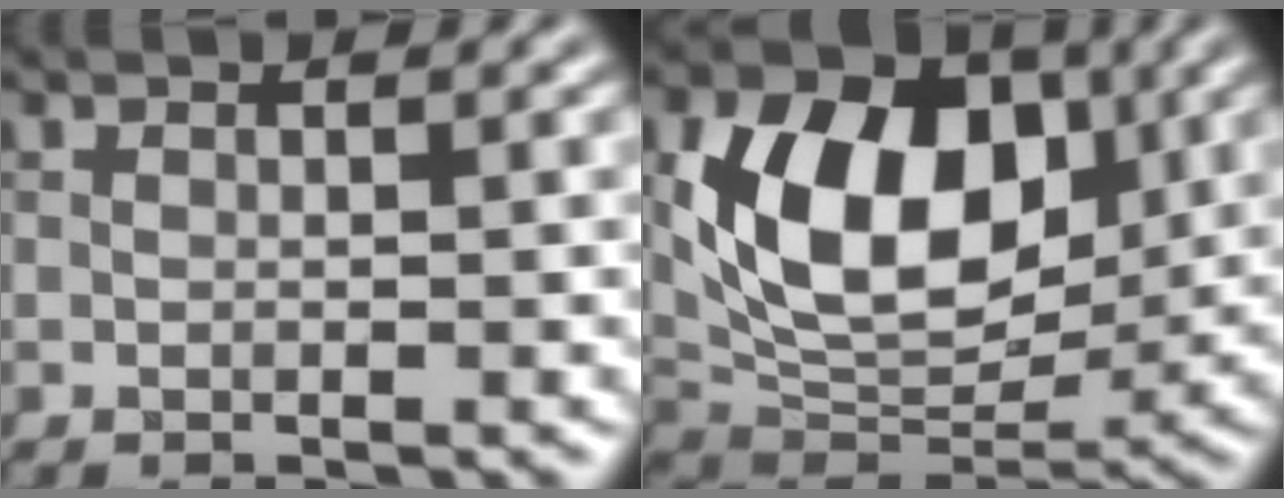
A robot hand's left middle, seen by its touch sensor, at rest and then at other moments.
{"total": 11.1, "force": [2.3, 7.4, 7.9], "torque": [-0.142, -0.004, 0.039]}